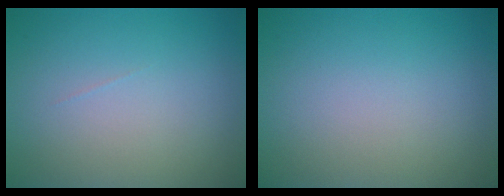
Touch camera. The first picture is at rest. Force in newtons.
{"total": 0.0}